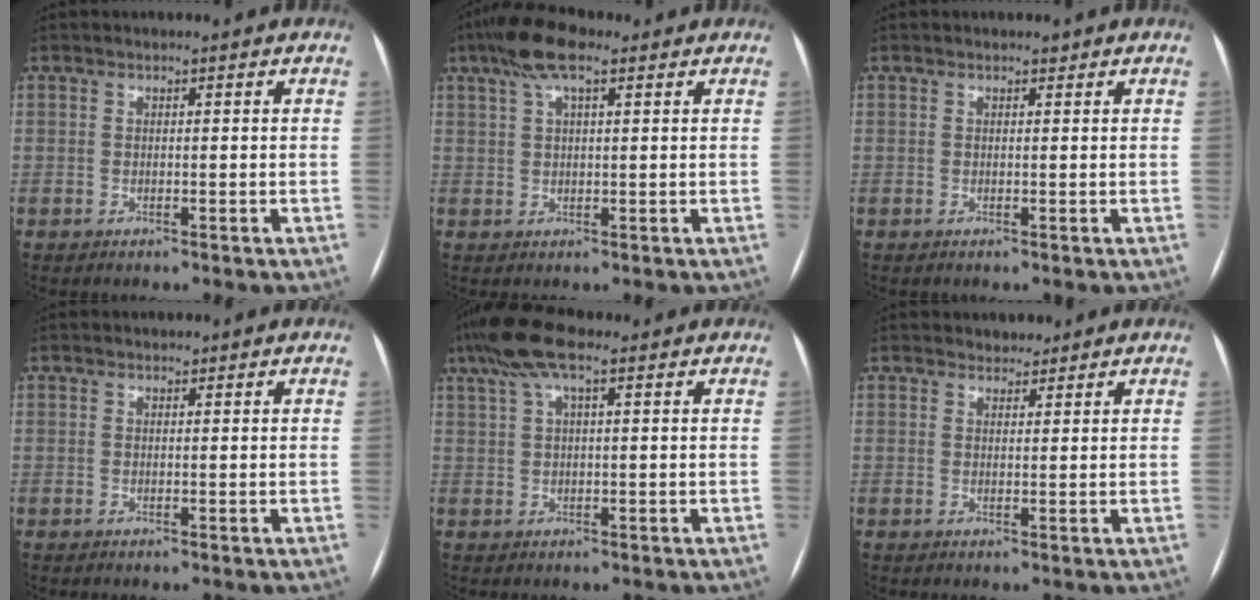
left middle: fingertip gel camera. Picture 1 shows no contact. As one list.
[{"total": 7.0, "force": [4.2, 1.9, 5.3], "torque": [-0.111, 0.029, 0.073]}, {"total": 1.2, "force": [0.9, 0.5, 0.6], "torque": [-0.012, 0.015, 0.013]}, {"total": 0.9, "force": [0.7, 0.4, 0.4], "torque": [-0.010, 0.012, 0.010]}, {"total": 8.1, "force": [4.9, 2.1, 6.1], "torque": [-0.131, 0.041, 0.088]}, {"total": 2.2, "force": [2.0, 1.0, 0.2], "torque": [-0.004, 0.009, 0.029]}]